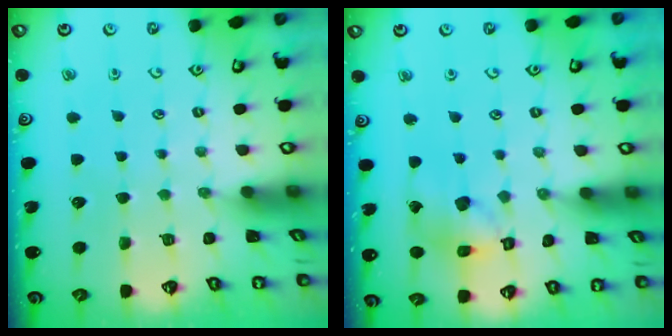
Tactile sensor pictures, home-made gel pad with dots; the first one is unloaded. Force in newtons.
{"total": 11.9, "press": 11.8, "slide": 1.6}